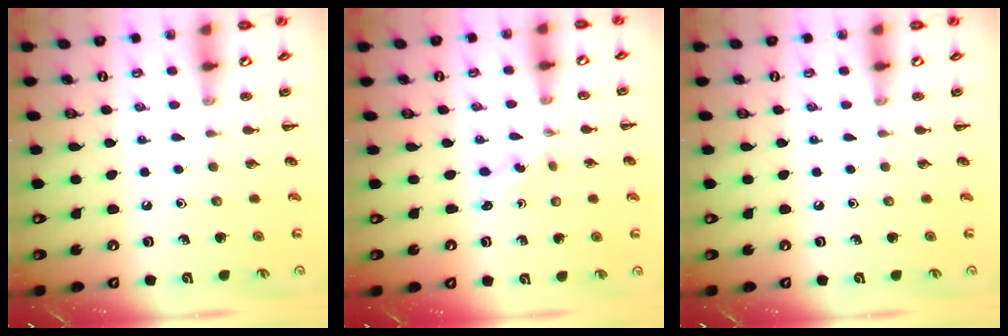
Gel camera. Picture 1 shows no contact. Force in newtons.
{"total": 2.6, "press": 2.5, "slide": 0.8}
{"total": 0.0}